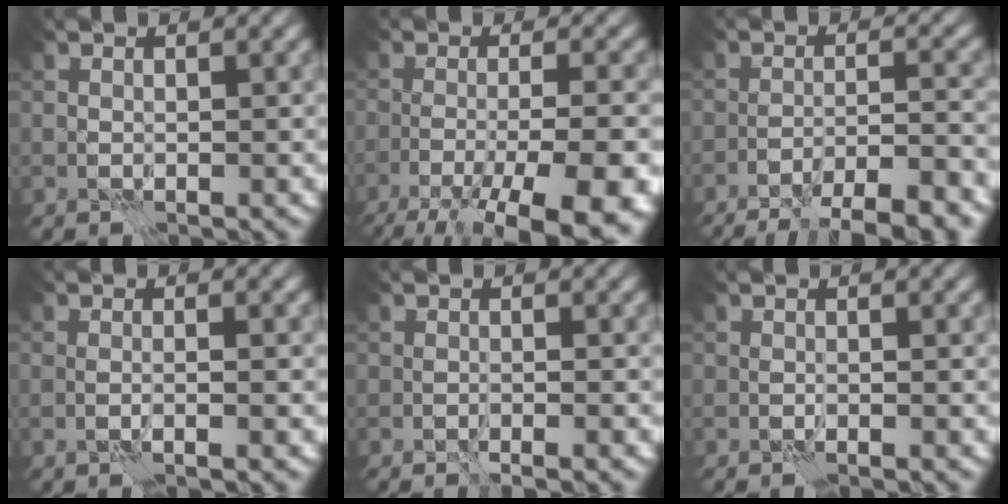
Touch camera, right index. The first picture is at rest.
{"total": 12.9, "force": [-8.4, 3.0, 9.4], "torque": [-0.132, -0.026, -0.110]}
{"total": 9.2, "force": [-7.6, 1.3, 5.0], "torque": [-0.063, -0.001, -0.103]}
{"total": 1.1, "force": [-0.3, -0.1, 1.1], "torque": [-0.013, -0.008, -0.013]}
{"total": 1.2, "force": [-1.0, -0.4, 0.4], "torque": [-0.003, 0.004, -0.019]}
{"total": 0.7, "force": [-0.4, -0.5, -0.2], "torque": [0.004, 0.001, -0.009]}